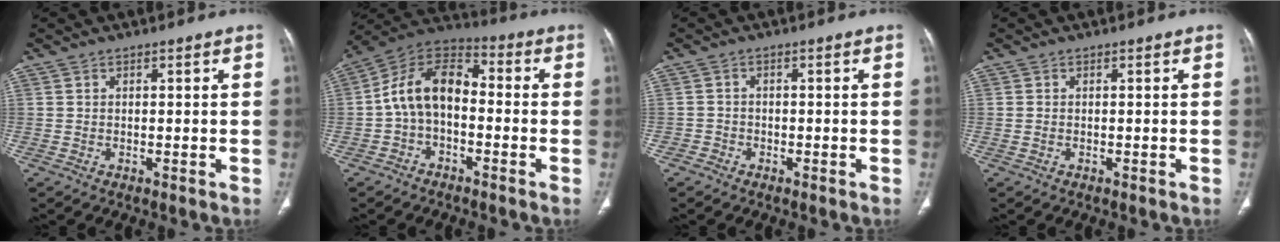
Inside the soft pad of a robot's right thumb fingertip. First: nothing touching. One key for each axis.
{"total": 11.0, "fx": -0.9, "fy": 7.7, "fz": 7.9, "tx": -0.130, "ty": 0.046, "tz": -0.032}
{"total": 1.7, "fx": -1.2, "fy": 1.2, "fz": -0.3, "tx": 0.005, "ty": 0.007, "tz": -0.030}
{"total": 0.0}